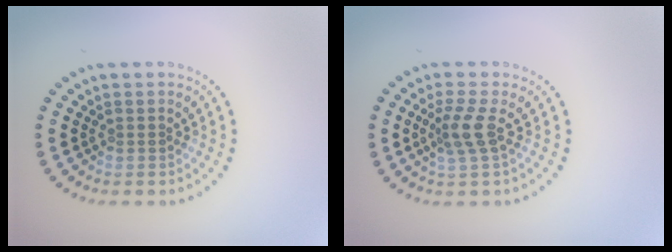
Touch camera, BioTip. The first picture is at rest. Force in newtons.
{"total": 2.4, "press": 1.8, "slide": 1.6}